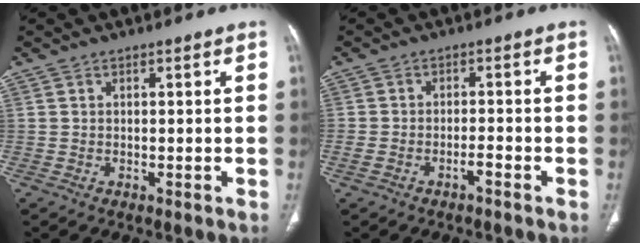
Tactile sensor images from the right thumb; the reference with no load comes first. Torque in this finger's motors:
{"motor_torque": [2.31, 0.80, 0.12, 0.04, 0.03]}